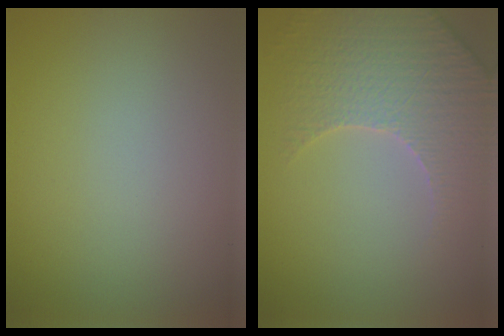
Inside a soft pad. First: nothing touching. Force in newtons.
{"total": 4.4, "press": 4.3, "slide": 0.8}